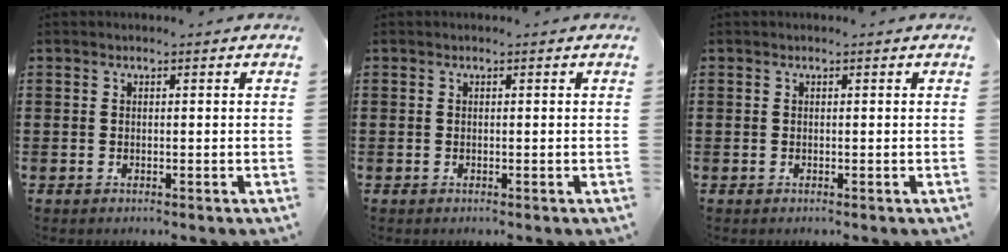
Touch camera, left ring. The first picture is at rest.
{"total": 0.0}
{"total": 0.0}